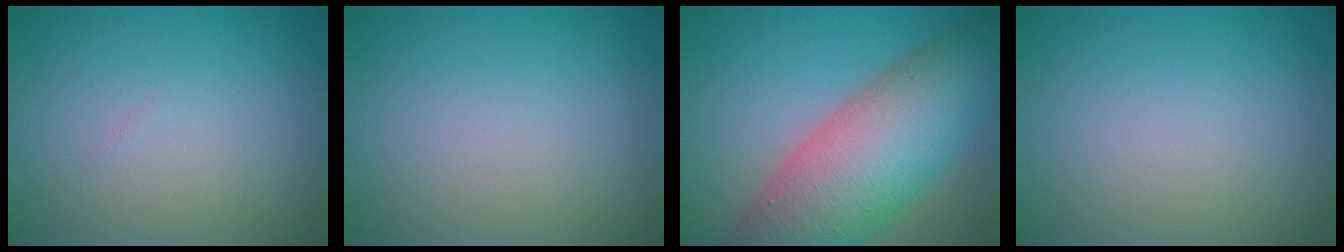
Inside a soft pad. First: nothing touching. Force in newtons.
{"total": 0.0}
{"total": 13.1, "press": 13.1, "slide": 0.6}
{"total": 0.0}